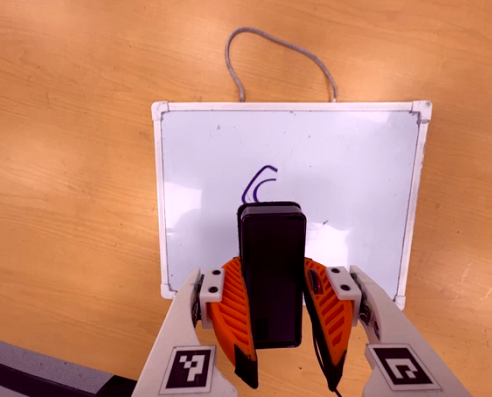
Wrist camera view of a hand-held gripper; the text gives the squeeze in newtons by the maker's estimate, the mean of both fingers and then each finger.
{"total": 7.2, "left": 6.2, "right": 8.2}